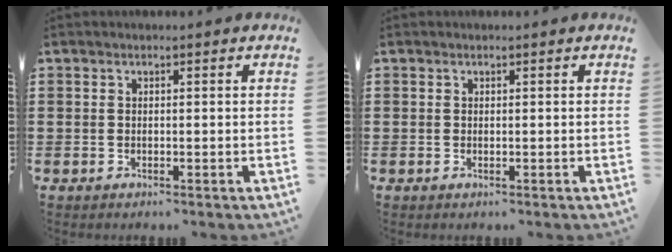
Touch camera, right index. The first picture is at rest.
{"total": 0.0}